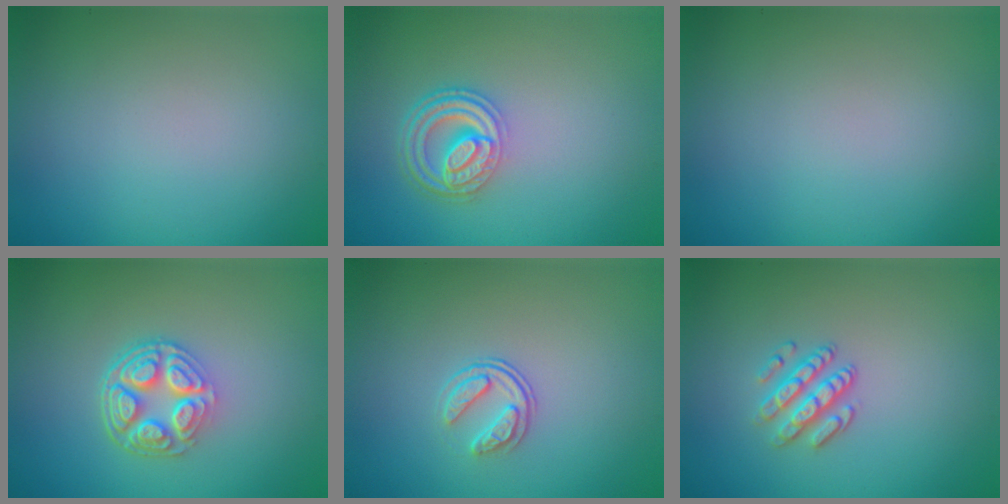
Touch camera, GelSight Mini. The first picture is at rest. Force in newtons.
{"total": 4.6, "press": 3.4, "slide": 3.0}
{"total": 0.0}
{"total": 5.1, "press": 3.8, "slide": 3.4}
{"total": 1.9, "press": 1.3, "slide": 1.4}
{"total": 2.7, "press": 2.4, "slide": 1.2}